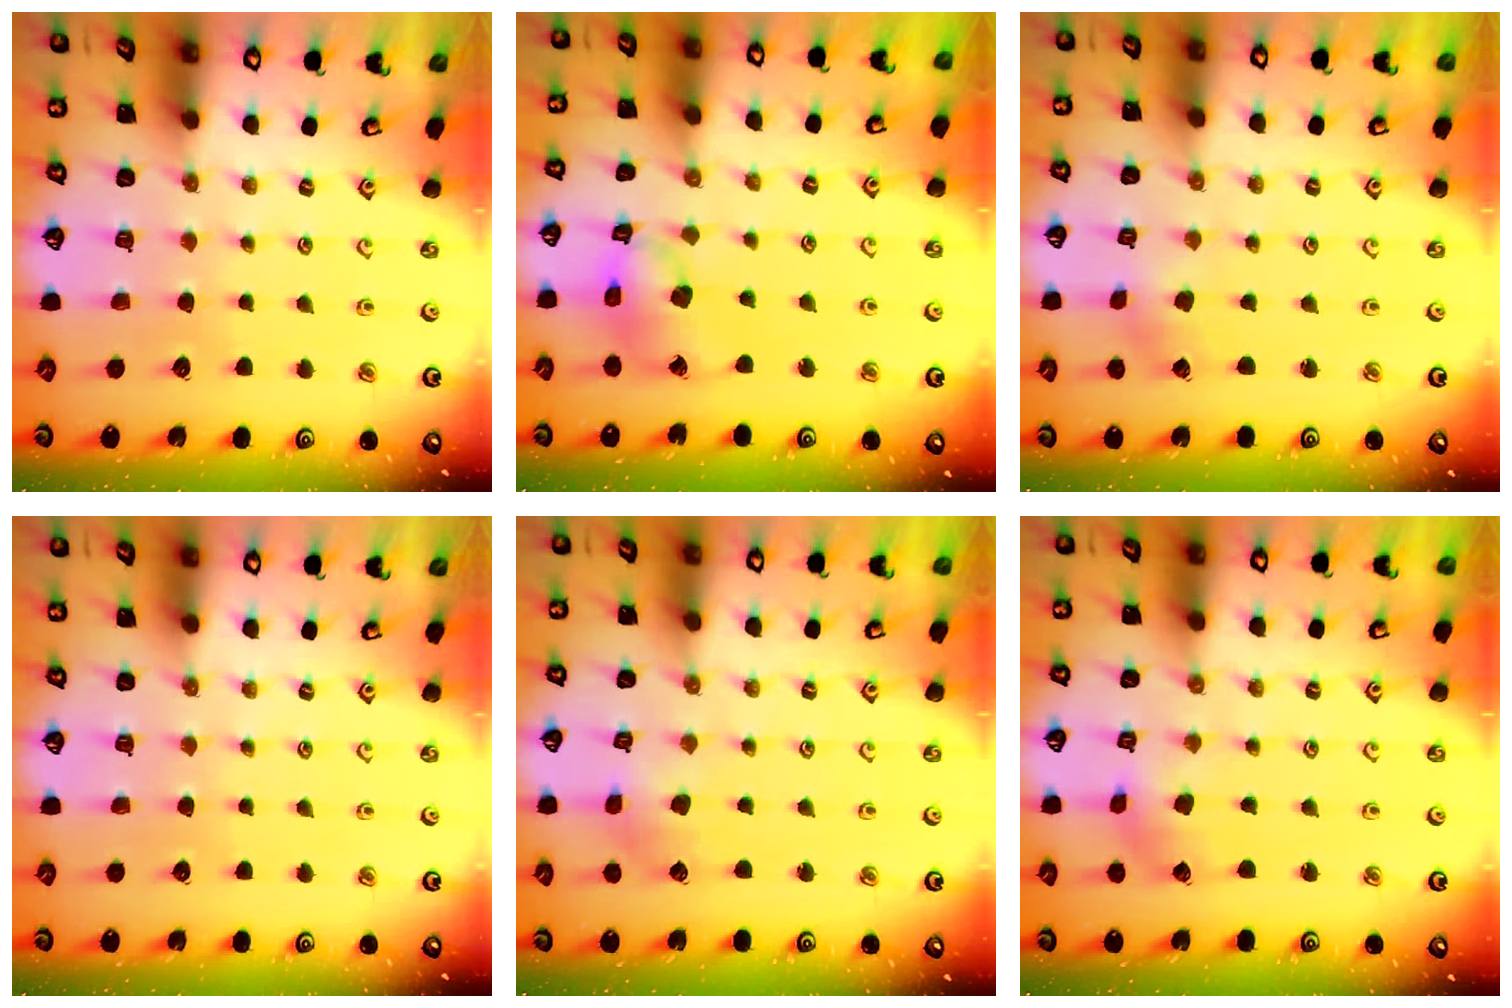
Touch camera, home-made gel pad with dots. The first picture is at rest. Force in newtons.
{"total": 11.8, "press": 11.7, "slide": 1.5}
{"total": 0.7, "press": 0.6, "slide": 0.2}
{"total": 0.0}
{"total": 2.8, "press": 2.8, "slide": 0.4}
{"total": 2.6, "press": 2.6, "slide": 0.4}